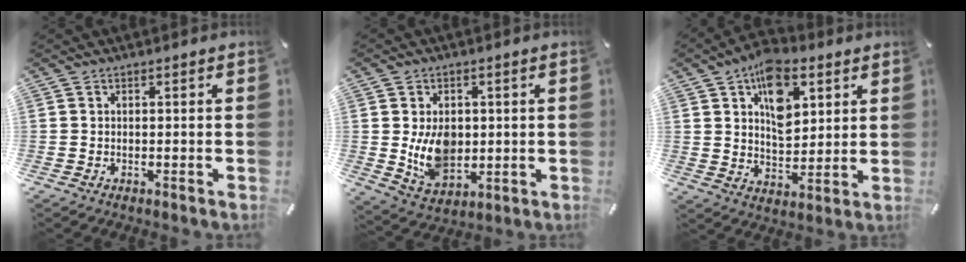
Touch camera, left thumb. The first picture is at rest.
{"total": 9.8, "force": [0.4, 7.7, 6.1], "torque": [-0.103, -0.006, 0.008]}
{"total": 12.8, "force": [6.3, 7.9, 7.9], "torque": [-0.115, -0.023, 0.111]}